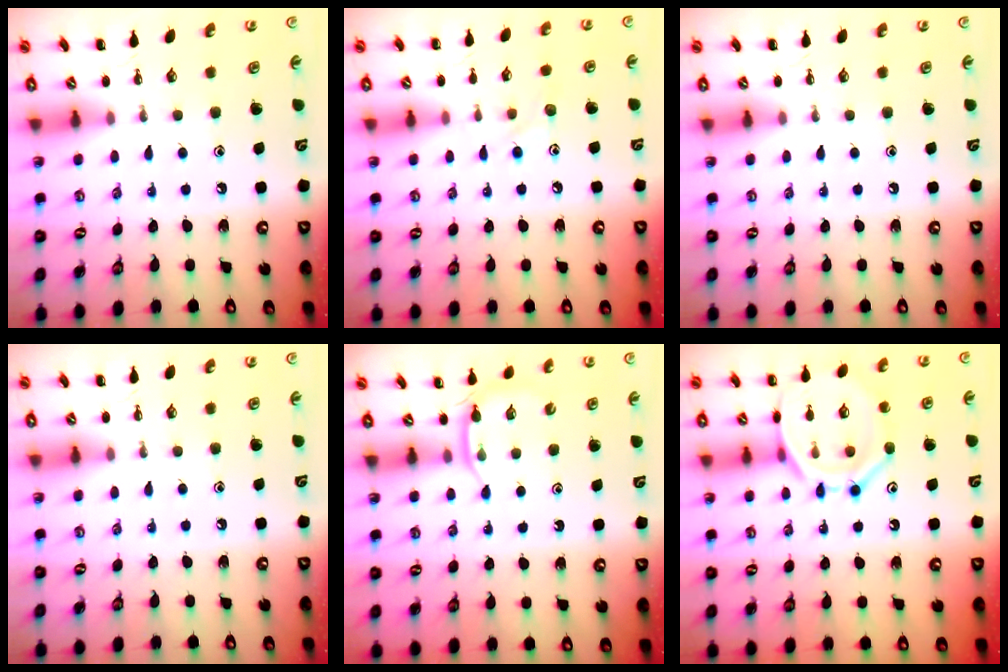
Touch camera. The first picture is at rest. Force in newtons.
{"total": 6.7, "press": 6.6, "slide": 1.1}
{"total": 0.0}
{"total": 0.0}
{"total": 3.1, "press": 2.9, "slide": 1.1}
{"total": 12.8, "press": 12.7, "slide": 1.2}